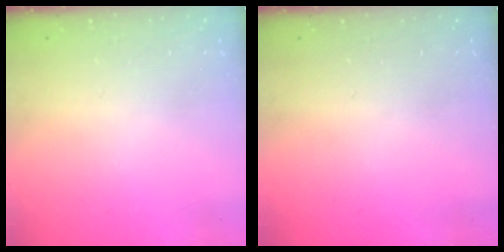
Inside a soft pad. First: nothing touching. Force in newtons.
{"total": 0.0}